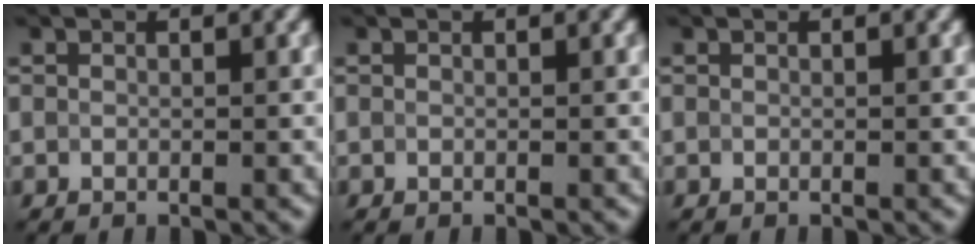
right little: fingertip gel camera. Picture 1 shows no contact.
{"total": 0.0}
{"total": 0.0}